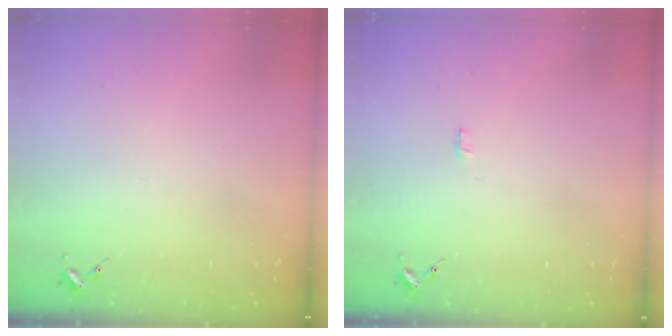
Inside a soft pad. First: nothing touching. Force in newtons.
{"total": 3.2, "press": 3.2, "slide": 0.1}